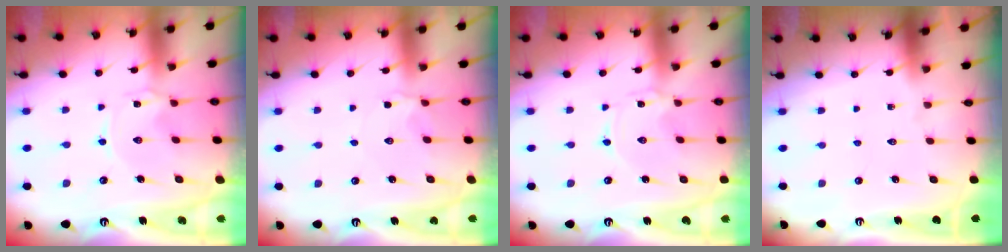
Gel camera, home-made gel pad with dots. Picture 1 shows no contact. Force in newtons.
{"total": 1.9, "press": 1.8, "slide": 0.7}
{"total": 0.0}
{"total": 0.0}